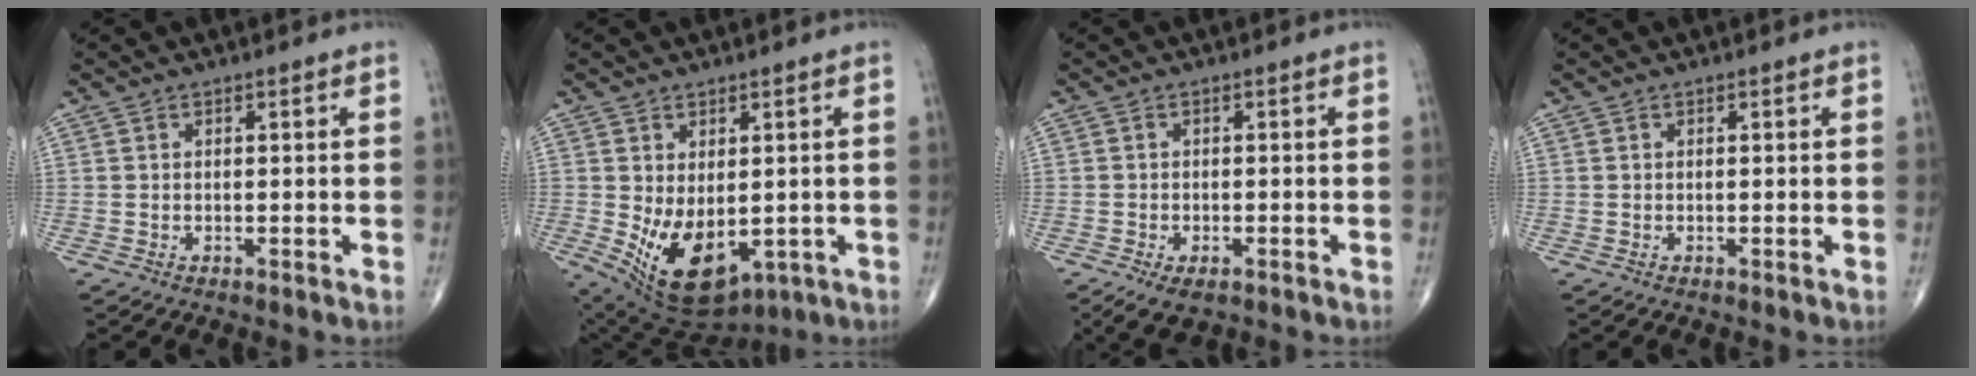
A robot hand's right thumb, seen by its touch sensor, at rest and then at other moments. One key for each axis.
{"total": 12.9, "fx": -2.3, "fy": 7.6, "fz": 10.1, "tx": -0.159, "ty": -0.010, "tz": -0.006}
{"total": 4.9, "fx": -2.8, "fy": 2.4, "fz": 3.1, "tx": -0.056, "ty": 0.000, "tz": -0.044}
{"total": 0.0}